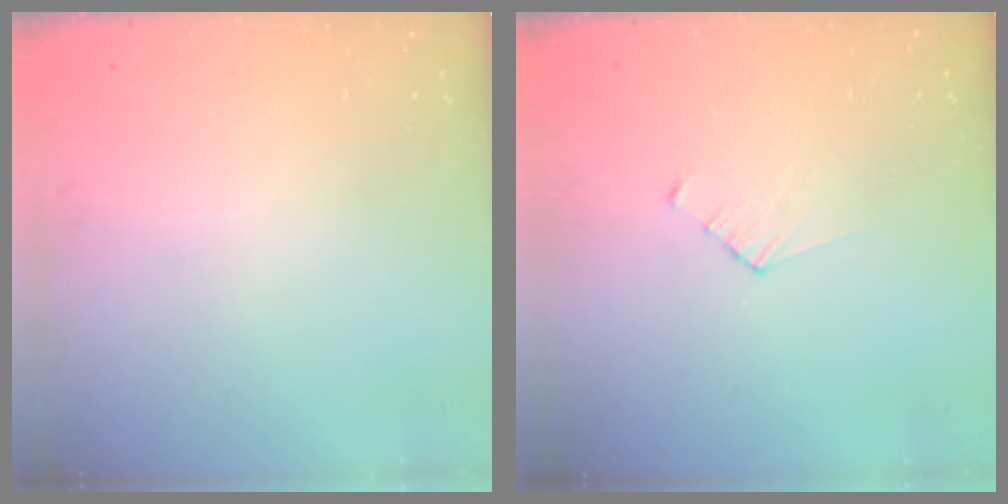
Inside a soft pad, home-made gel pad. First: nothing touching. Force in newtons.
{"total": 2.8, "press": 2.8, "slide": 0.2}